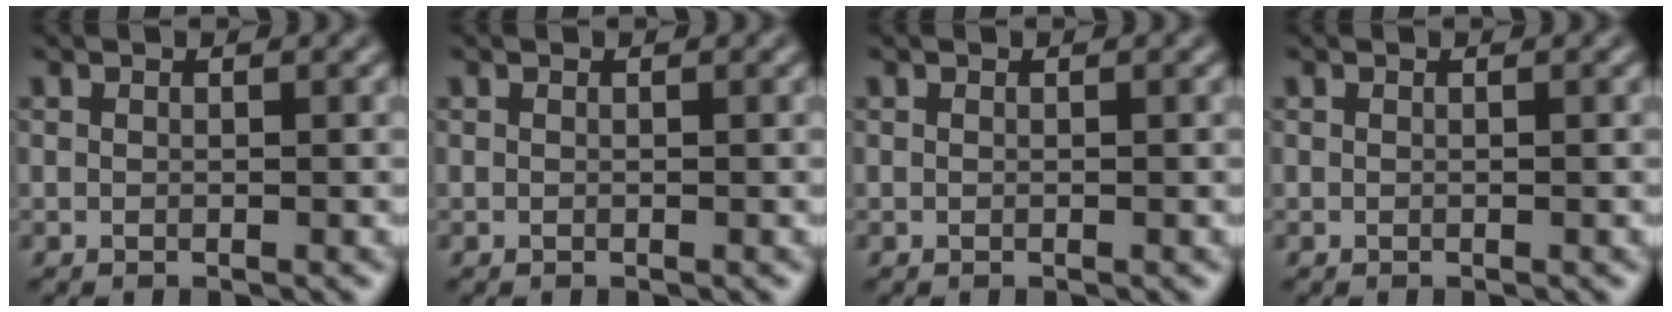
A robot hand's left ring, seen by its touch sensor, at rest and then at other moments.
{"total": 0.0}
{"total": 0.0}
{"total": 0.0}